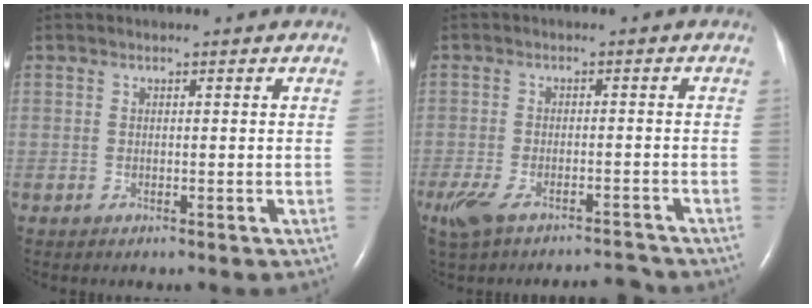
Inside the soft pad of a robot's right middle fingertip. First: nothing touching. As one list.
[{"total": 7.5, "force": [-6.4, 1.9, 3.6], "torque": [-0.077, -0.007, -0.113]}]